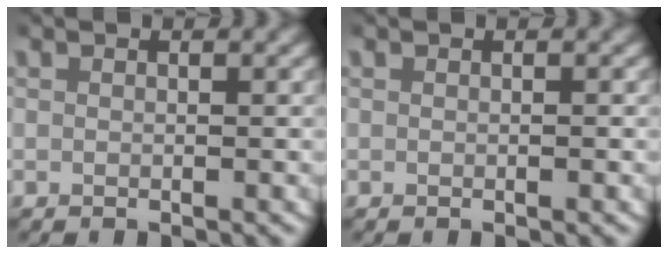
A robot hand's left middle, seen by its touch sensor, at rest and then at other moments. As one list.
[{"total": 0.0}]